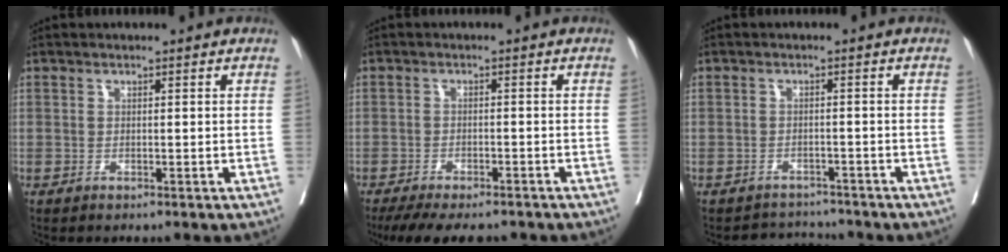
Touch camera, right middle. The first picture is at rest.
{"total": 10.3, "force": [-8.5, 3.7, 4.4], "torque": [-0.064, -0.008, -0.119]}
{"total": 3.3, "force": [-3.0, 0.6, -1.1], "torque": [0.018, 0.005, -0.047]}